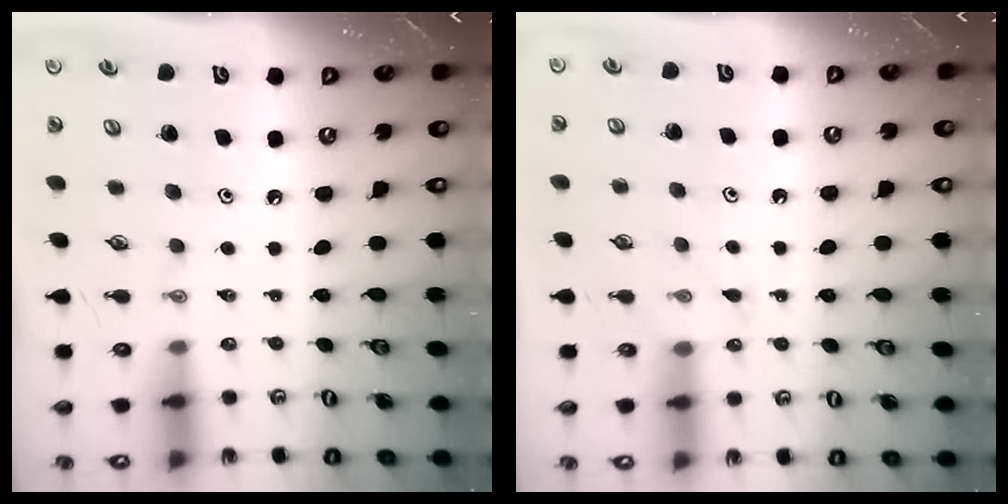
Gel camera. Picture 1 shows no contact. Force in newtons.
{"total": 4.9, "press": 4.9, "slide": 0.6}